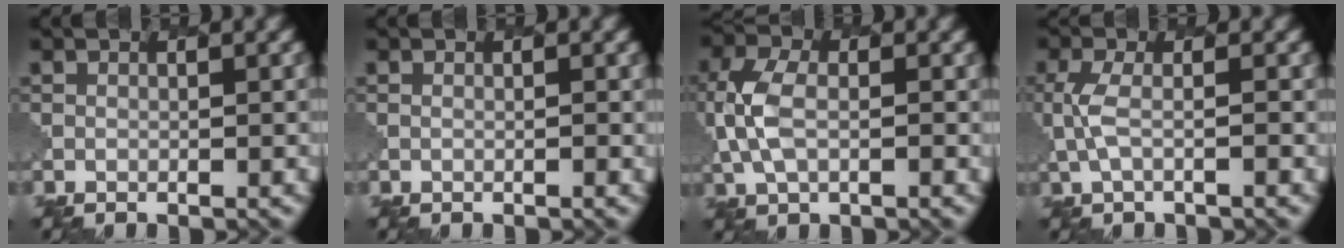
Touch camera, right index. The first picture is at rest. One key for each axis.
{"total": 1.1, "fx": 0.4, "fy": -0.7, "fz": -0.7, "tx": 0.007, "ty": 0.006, "tz": -0.006}
{"total": 3.5, "fx": 0.3, "fy": 2.1, "fz": 2.8, "tx": -0.088, "ty": 0.005, "tz": -0.013}
{"total": 1.3, "fx": 0.2, "fy": -0.4, "fz": 1.2, "tx": -0.048, "ty": 0.003, "tz": -0.014}